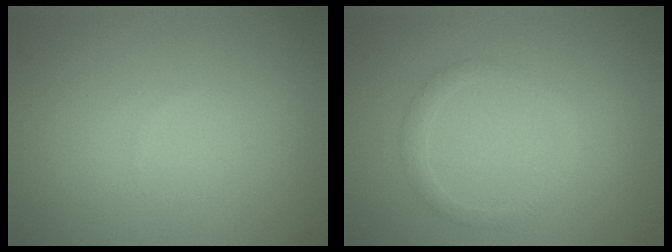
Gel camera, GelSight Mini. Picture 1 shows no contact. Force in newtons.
{"total": 1.3, "press": 1.3, "slide": 0.2}